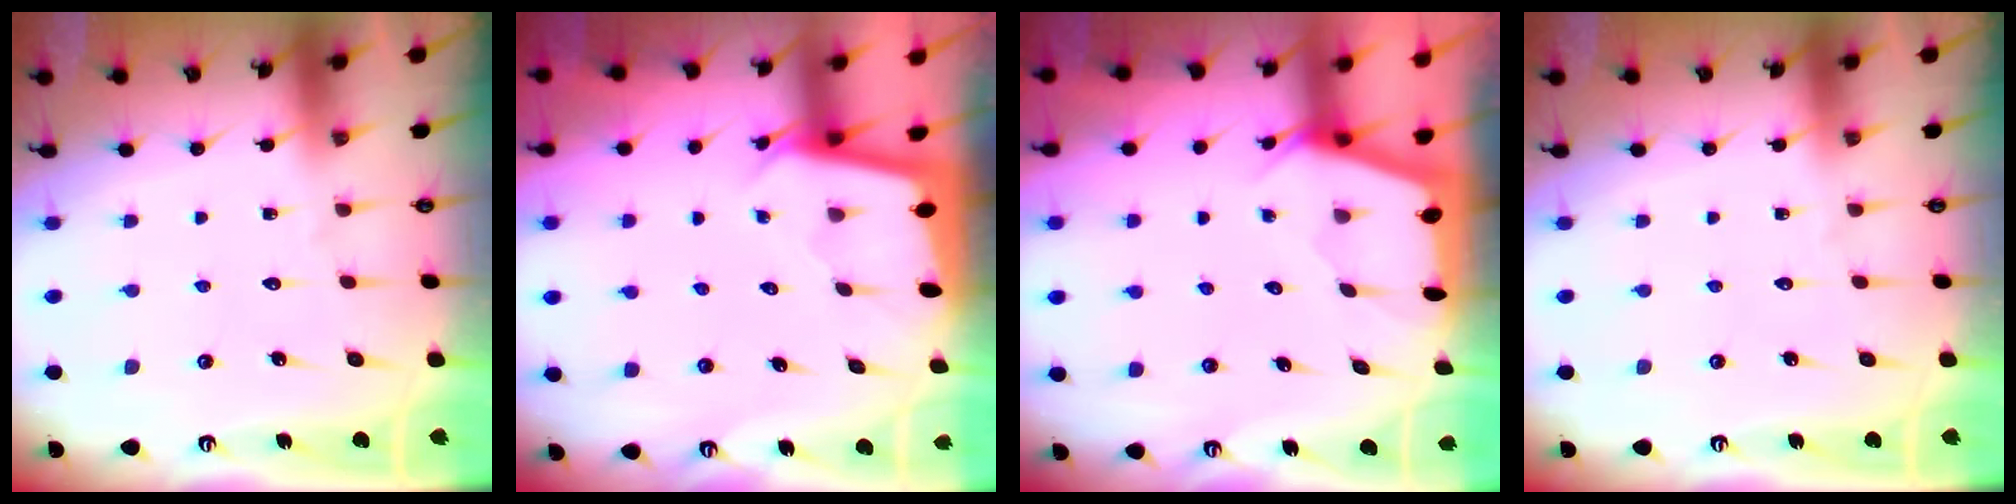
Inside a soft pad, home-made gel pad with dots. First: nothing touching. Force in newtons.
{"total": 1.8, "press": 1.8, "slide": 0.1}
{"total": 3.6, "press": 3.6, "slide": 0.2}
{"total": 0.0}